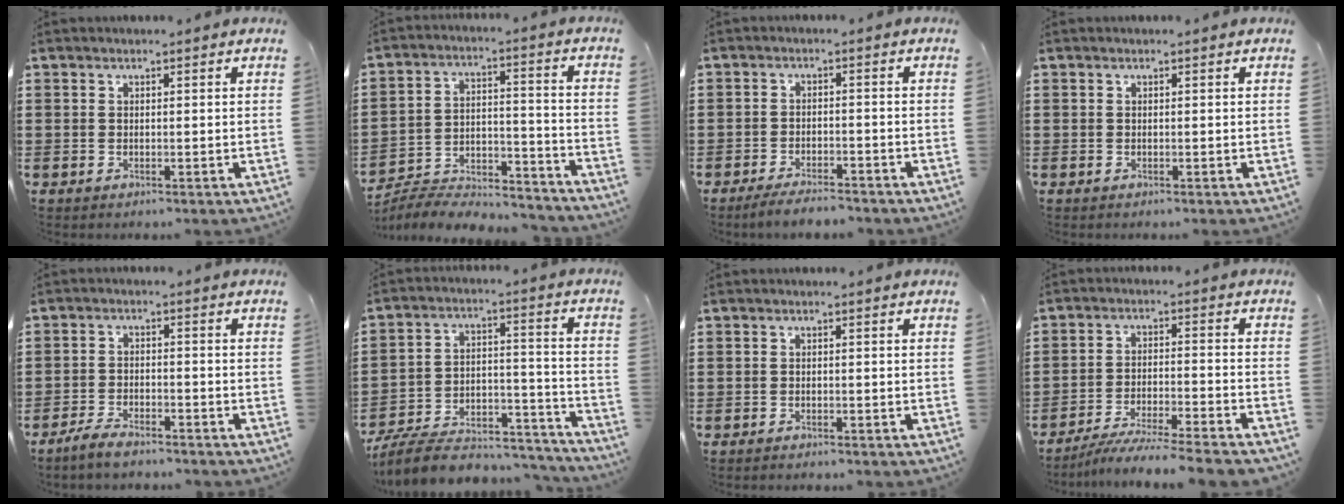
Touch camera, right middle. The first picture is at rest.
{"total": 6.4, "force": [-6.2, 0.7, 1.0], "torque": [-0.016, 0.005, -0.126]}
{"total": 3.4, "force": [-3.3, 0.5, 0.7], "torque": [-0.014, 0.003, -0.068]}
{"total": 0.0}
{"total": 3.4, "force": [-3.1, 0.5, 1.2], "torque": [-0.037, 0.003, -0.067]}
{"total": 8.9, "force": [-8.0, 2.2, 3.2], "torque": [-0.053, 0.016, -0.152]}
{"total": 0.8, "force": [-0.8, 0.1, 0.1], "torque": [-0.003, 0.000, -0.016]}
{"total": 6.2, "force": [-5.8, -0.4, 2.1], "torque": [-0.044, -0.014, -0.115]}